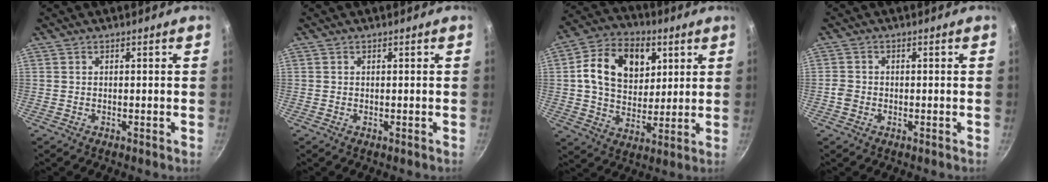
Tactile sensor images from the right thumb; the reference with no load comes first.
{"total": 0.0}
{"total": 16.4, "force": [4.5, 11.8, 10.5], "torque": [-0.148, 0.001, 0.076]}
{"total": 1.9, "force": [-0.5, 1.6, 0.9], "torque": [-0.011, 0.008, -0.011]}